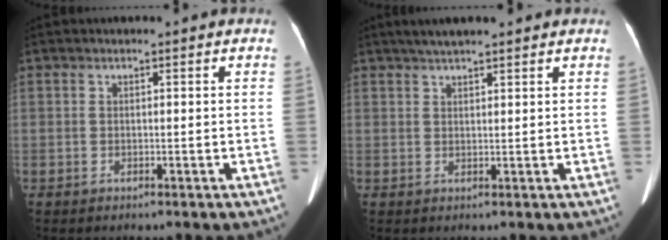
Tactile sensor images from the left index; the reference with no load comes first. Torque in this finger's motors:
{"motor_torque": [0.31, -0.13, 0.01, 0.01]}